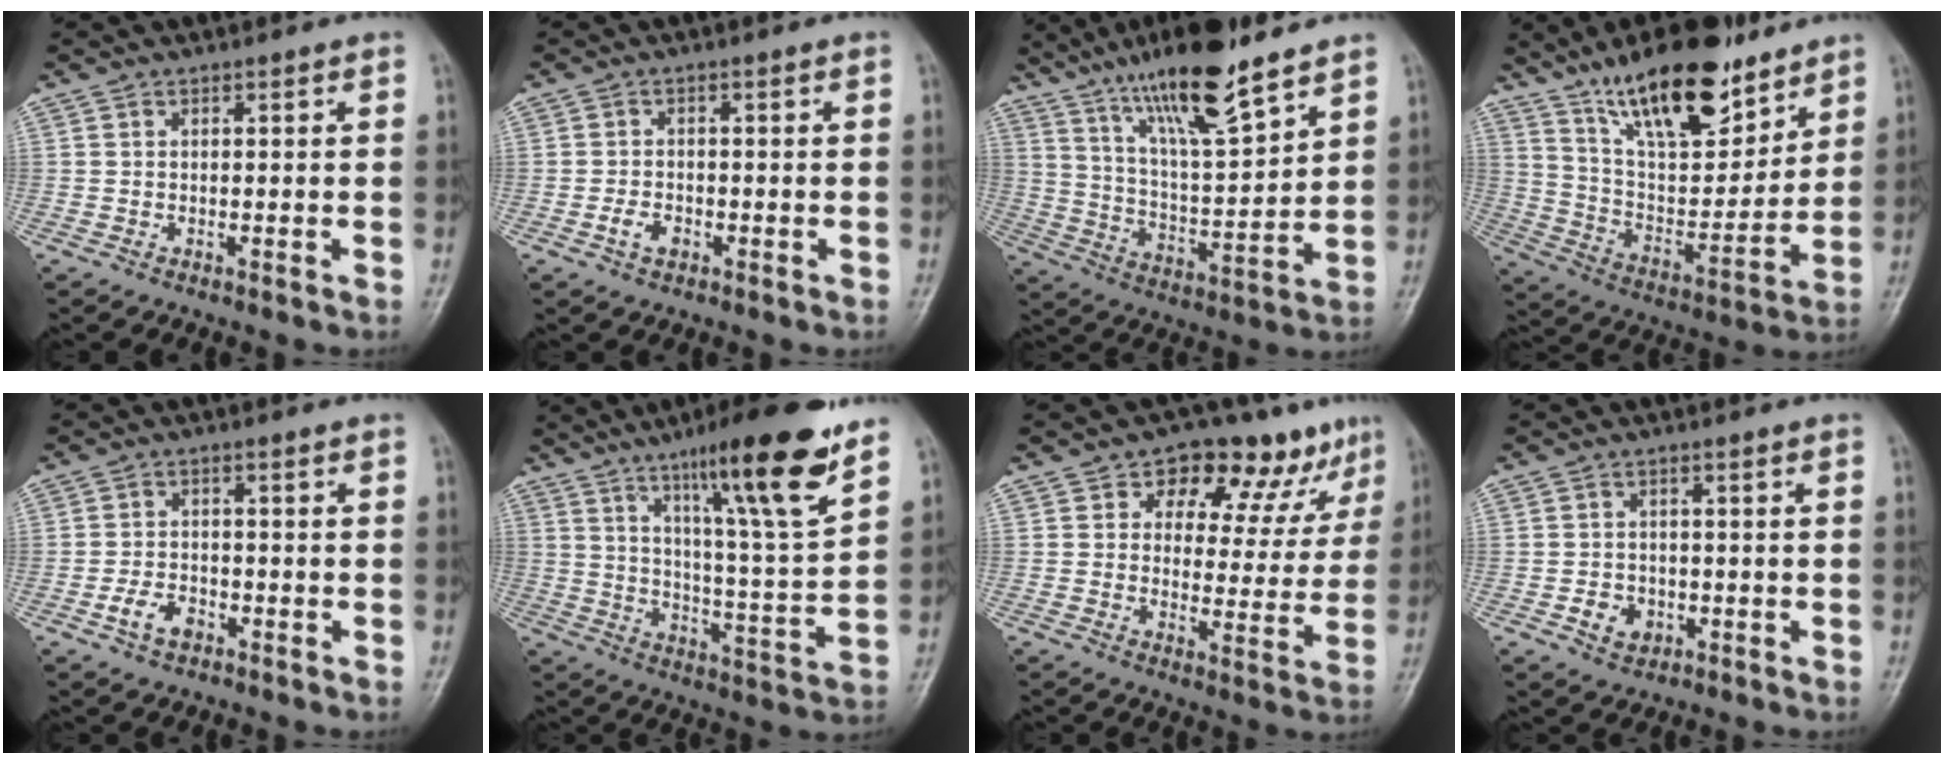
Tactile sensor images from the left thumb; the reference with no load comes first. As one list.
[{"total": 2.8, "force": [-1.2, 1.9, 1.7], "torque": [-0.031, 0.007, -0.021]}, {"total": 17.1, "force": [12.0, 3.4, 11.7], "torque": [-0.192, -0.058, 0.218]}, {"total": 21.2, "force": [14.5, 8.1, 13.3], "torque": [-0.175, -0.073, 0.254]}, {"total": 4.4, "force": [-2.2, 2.8, 2.6], "torque": [-0.044, 0.016, -0.041]}, {"total": 19.6, "force": [12.3, 2.1, 15.1], "torque": [-0.212, -0.063, 0.193]}, {"total": 14.0, "force": [8.7, 8.0, 7.5], "torque": [-0.034, -0.025, 0.114]}, {"total": 4.1, "force": [-1.3, 3.4, 2.0], "torque": [-0.019, 0.006, -0.015]}]